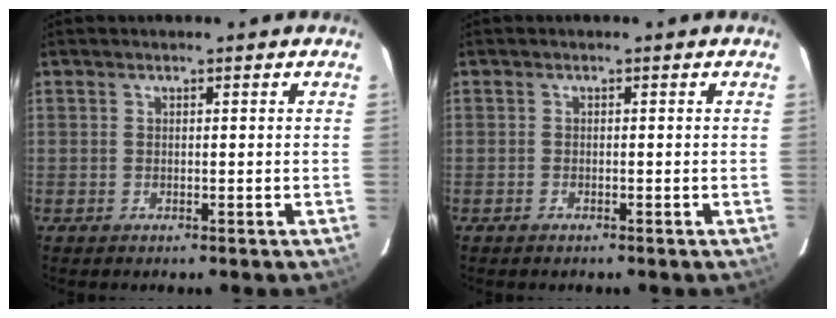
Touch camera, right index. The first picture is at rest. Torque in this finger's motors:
{"motor_torque": [0.14, -0.12, -0.02, 0.00]}